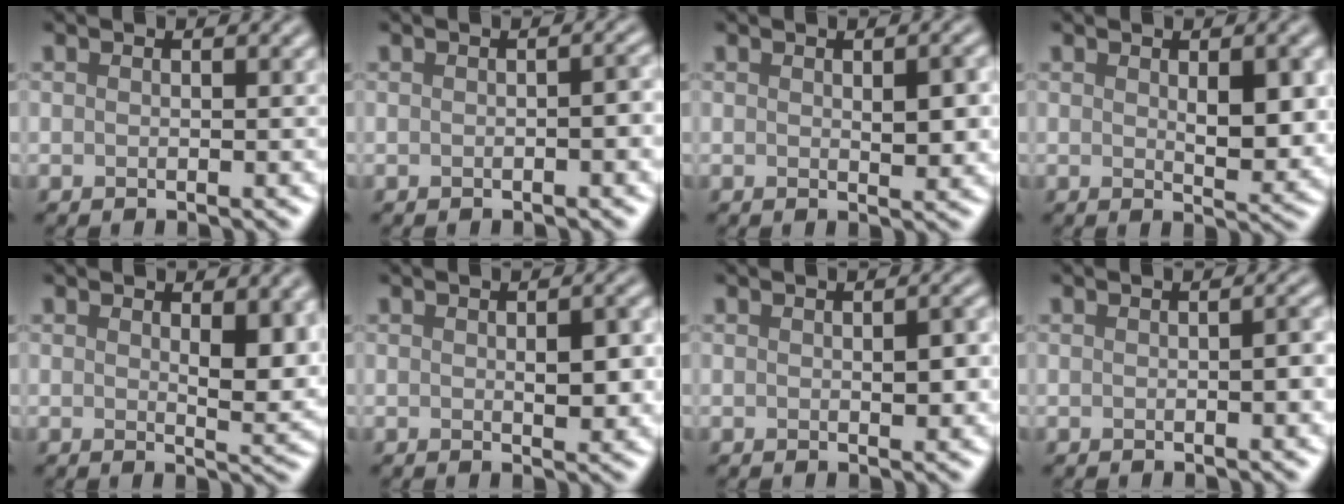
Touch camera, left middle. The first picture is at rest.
{"total": 1.5, "force": [-0.3, 0.3, 1.4], "torque": [-0.019, 0.004, -0.003]}
{"total": 2.9, "force": [0.4, 1.1, 2.7], "torque": [-0.038, -0.003, 0.008]}
{"total": 4.1, "force": [0.7, 1.6, 3.7], "torque": [-0.055, -0.005, 0.017]}
{"total": 3.6, "force": [1.1, 1.3, 3.2], "torque": [-0.044, -0.007, 0.021]}
{"total": 3.2, "force": [0.1, 1.4, 2.9], "torque": [-0.041, -0.002, 0.004]}
{"total": 2.2, "force": [0.0, 0.9, 2.0], "torque": [-0.027, -0.002, 0.002]}
{"total": 1.7, "force": [-0.2, 0.4, 1.6], "torque": [-0.022, 0.002, -0.001]}